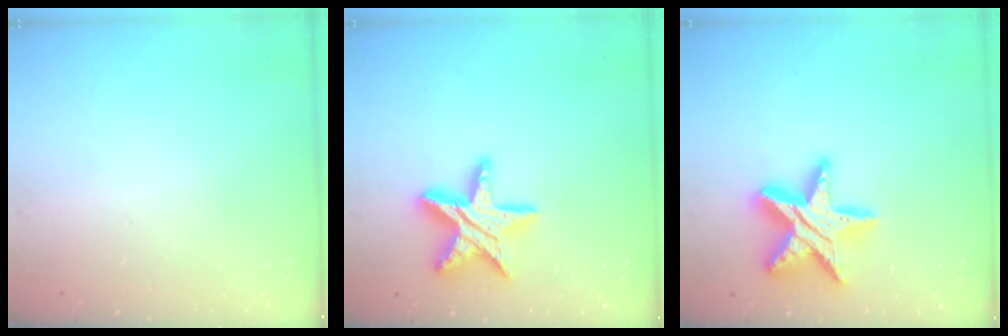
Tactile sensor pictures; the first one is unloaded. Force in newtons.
{"total": 17.0, "press": 17.0, "slide": 1.3}
{"total": 17.3, "press": 17.3, "slide": 1.2}